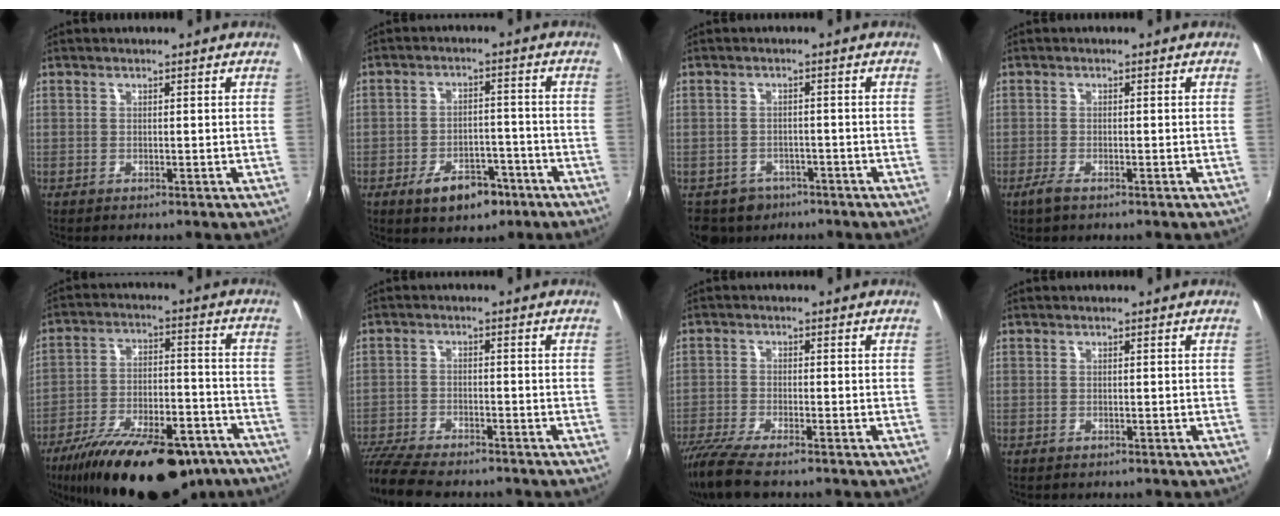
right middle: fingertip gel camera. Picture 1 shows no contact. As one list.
[{"total": 8.0, "force": [-4.8, 4.5, 4.6], "torque": [-0.091, 0.009, -0.060]}, {"total": 6.2, "force": [-4.1, 4.5, 1.1], "torque": [-0.040, 0.006, -0.060]}, {"total": 2.3, "force": [-1.6, 0.5, 1.5], "torque": [-0.039, -0.005, -0.034]}, {"total": 26.1, "force": [-19.2, 9.8, 14.7], "torque": [-0.257, -0.019, -0.277]}, {"total": 12.1, "force": [-10.6, 2.7, 5.3], "torque": [-0.133, -0.035, -0.188]}, {"total": 9.8, "force": [-8.1, 1.4, 5.3], "torque": [-0.131, -0.038, -0.150]}, {"total": 0.6, "force": [-0.6, 0.2, 0.1], "torque": [-0.006, -0.002, -0.011]}]